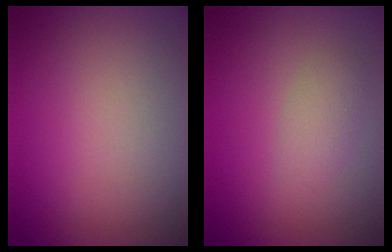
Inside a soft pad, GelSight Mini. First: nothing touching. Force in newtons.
{"total": 1.8, "press": 1.8, "slide": 0.0}